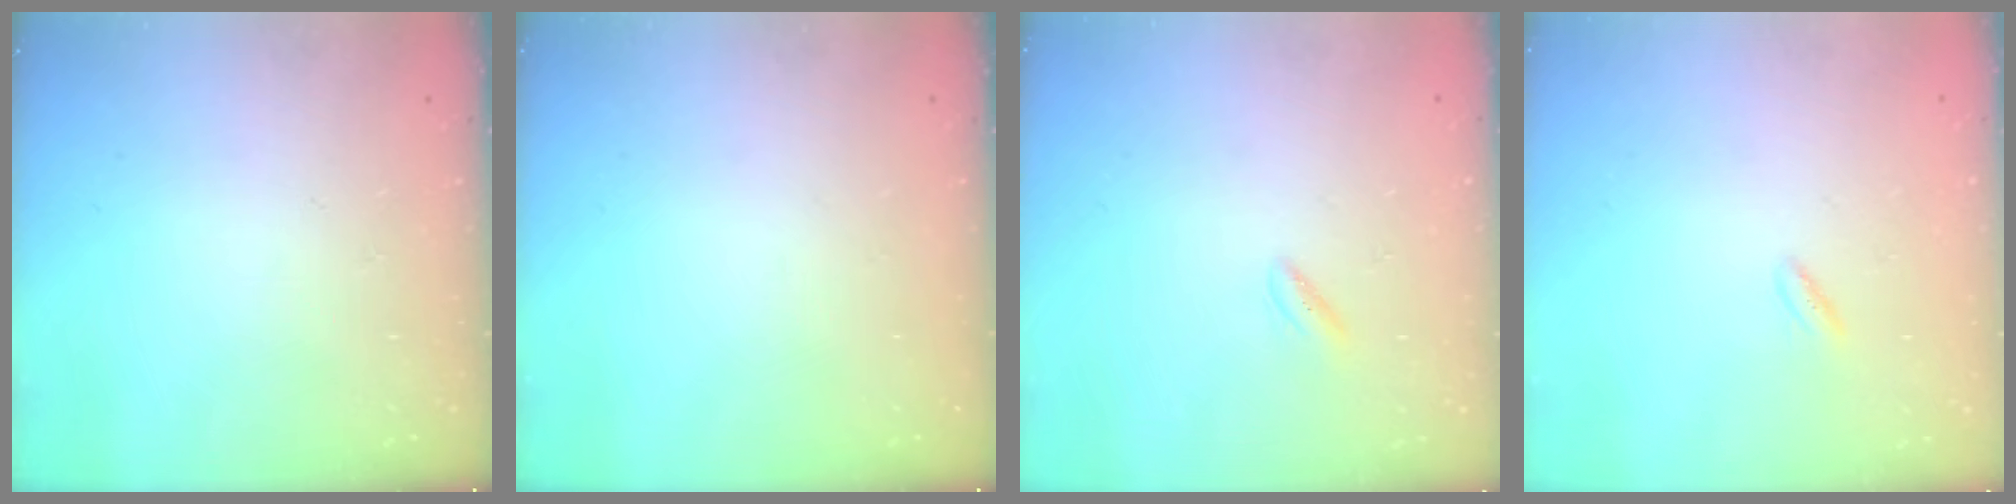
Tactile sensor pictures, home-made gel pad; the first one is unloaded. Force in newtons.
{"total": 0.0}
{"total": 1.3, "press": 1.2, "slide": 0.6}
{"total": 1.8, "press": 1.6, "slide": 0.8}